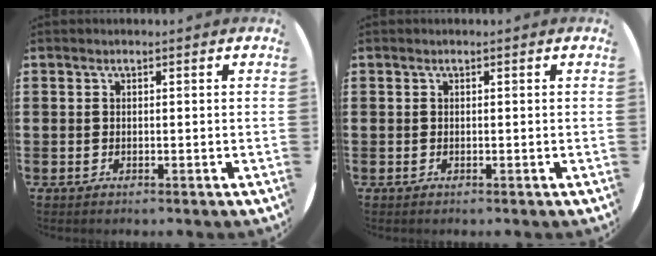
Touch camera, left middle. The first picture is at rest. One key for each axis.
{"total": 0.0}